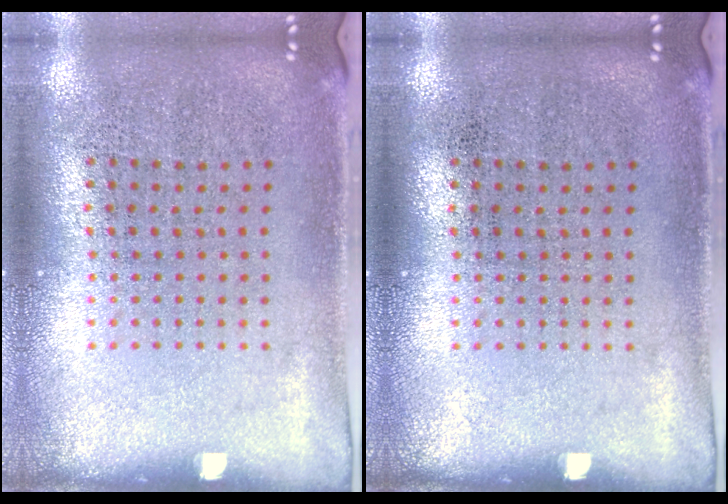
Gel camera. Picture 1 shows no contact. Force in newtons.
{"total": 0.0}